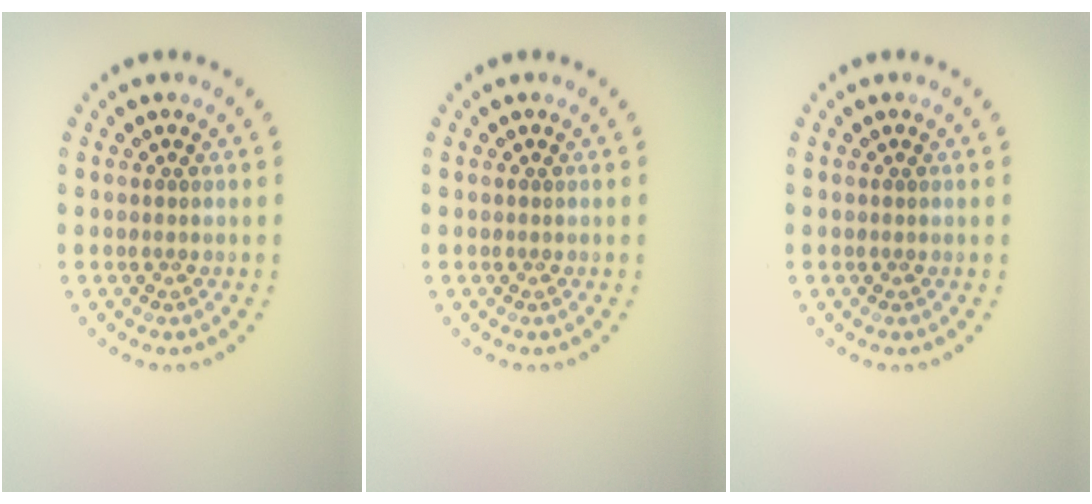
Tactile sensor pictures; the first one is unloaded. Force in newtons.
{"total": 0.0}
{"total": 0.0}